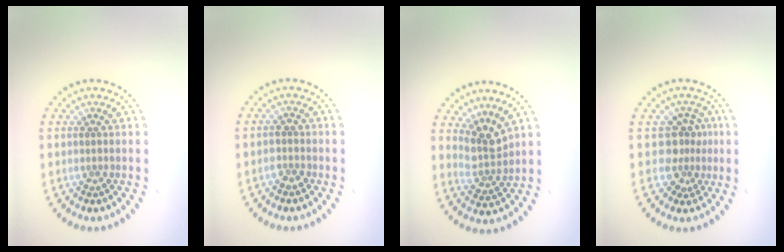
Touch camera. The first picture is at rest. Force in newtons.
{"total": 1.3, "press": 1.3, "slide": 0.3}
{"total": 3.1, "press": 2.2, "slide": 2.1}
{"total": 2.8, "press": 2.0, "slide": 2.0}